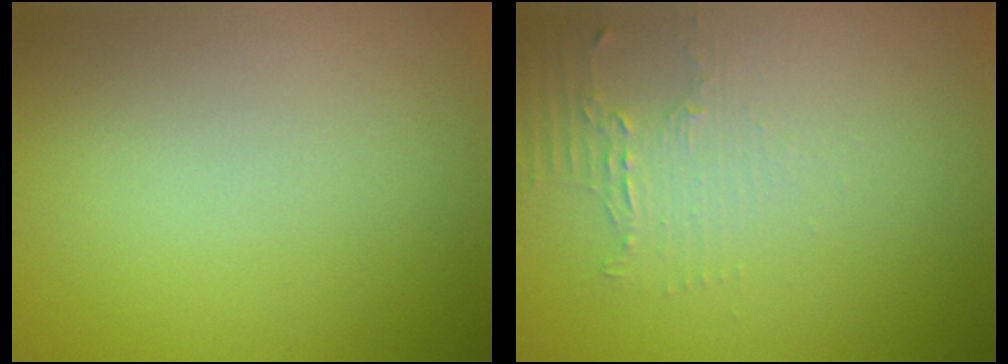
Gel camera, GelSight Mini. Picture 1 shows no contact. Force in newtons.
{"total": 2.0, "press": 1.5, "slide": 1.3}